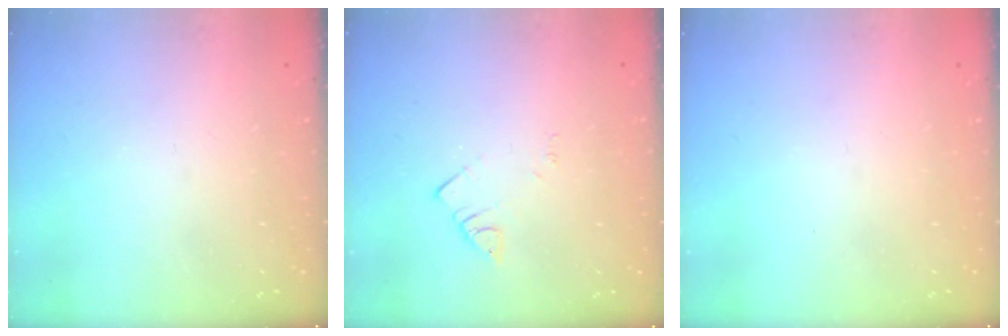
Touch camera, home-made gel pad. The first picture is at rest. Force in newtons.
{"total": 1.7, "press": 1.6, "slide": 0.3}
{"total": 0.0}